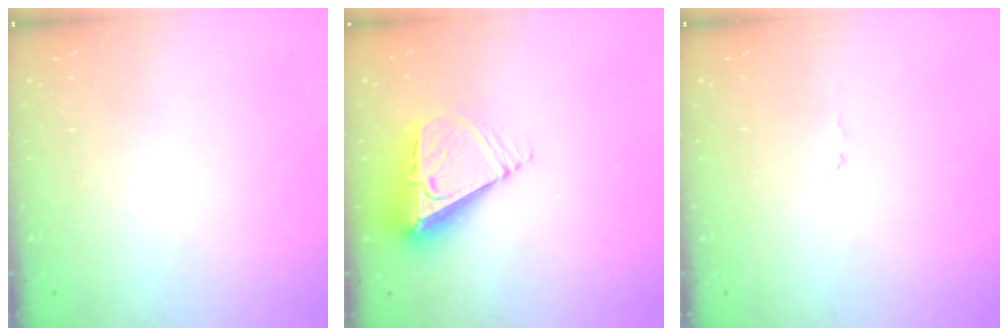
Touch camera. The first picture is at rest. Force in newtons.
{"total": 9.4, "press": 9.4, "slide": 1.0}
{"total": 2.7, "press": 2.7, "slide": 0.3}